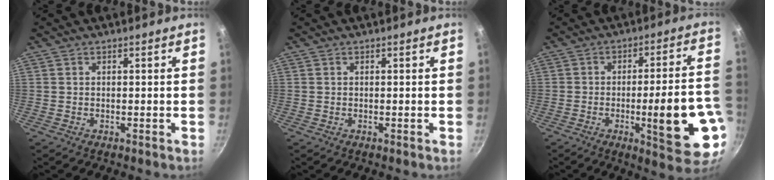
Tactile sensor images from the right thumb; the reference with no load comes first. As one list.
[{"total": 0.0}, {"total": 17.1, "force": [-4.6, 3.9, 16.0], "torque": [-0.203, 0.020, -0.056]}]